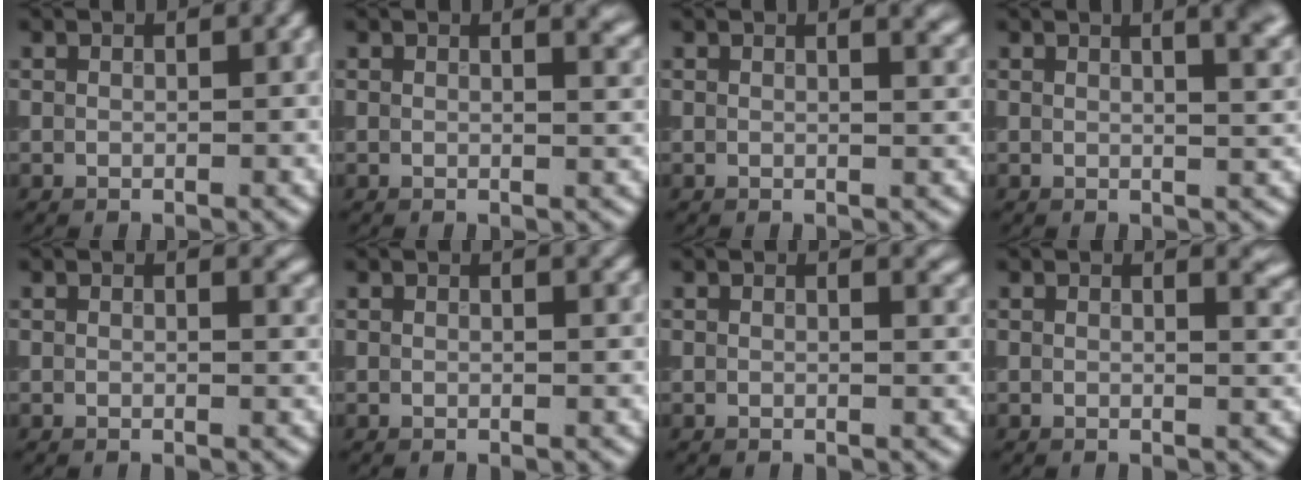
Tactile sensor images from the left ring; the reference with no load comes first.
{"total": 2.8, "force": [1.8, 1.2, 1.7], "torque": [0.003, 0.005, 0.016]}
{"total": 2.9, "force": [1.9, 1.3, 1.8], "torque": [0.003, 0.006, 0.013]}
{"total": 6.4, "force": [3.2, 2.8, 4.7], "torque": [-0.016, 0.035, 0.013]}
{"total": 1.1, "force": [0.8, 0.4, 0.7], "torque": [-0.003, -0.002, 0.011]}
{"total": 1.5, "force": [1.0, 0.5, 0.9], "torque": [-0.003, 0.002, 0.008]}
{"total": 1.6, "force": [1.2, 0.6, 0.9], "torque": [-0.003, 0.001, 0.012]}
{"total": 2.8, "force": [1.7, 1.2, 1.9], "torque": [-0.002, 0.003, 0.018]}